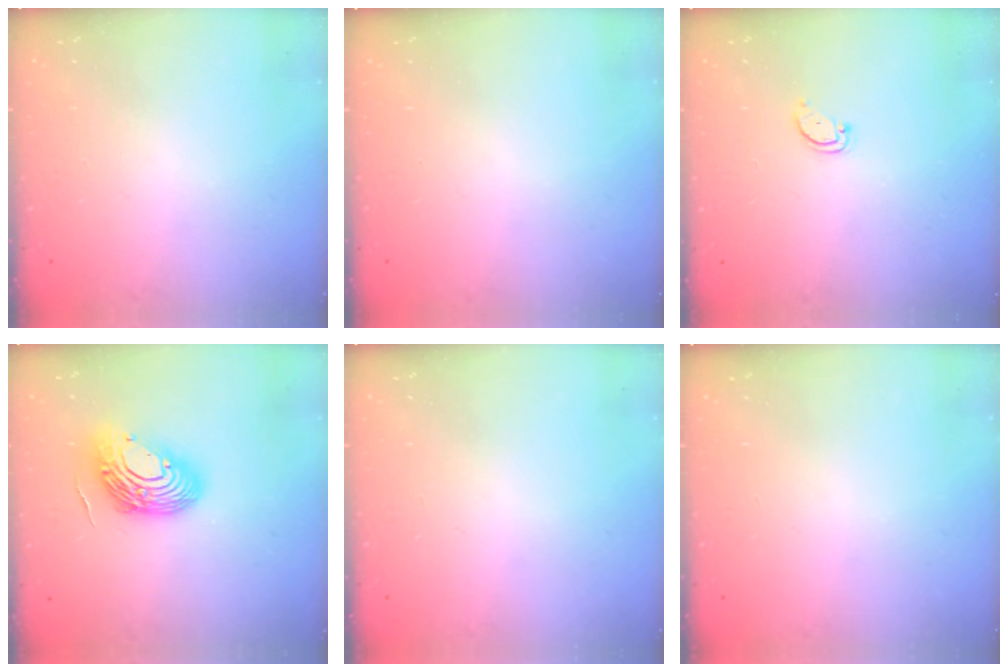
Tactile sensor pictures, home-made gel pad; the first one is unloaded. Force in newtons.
{"total": 0.0}
{"total": 2.3, "press": 2.3, "slide": 0.4}
{"total": 13.1, "press": 12.9, "slide": 2.2}
{"total": 0.0}
{"total": 0.0}